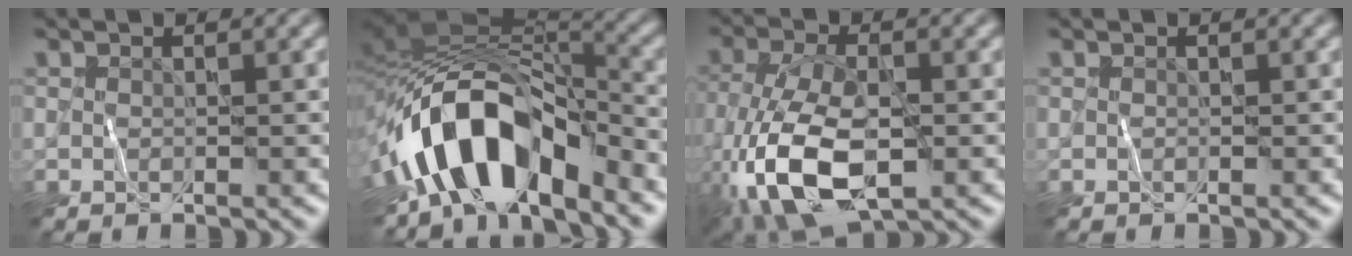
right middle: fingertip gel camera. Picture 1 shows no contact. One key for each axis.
{"total": 11.9, "fx": -5.9, "fy": 6.1, "fz": 8.4, "tx": -0.136, "ty": 0.003, "tz": -0.105}
{"total": 10.6, "fx": -4.1, "fy": 5.1, "fz": 8.4, "tx": -0.191, "ty": -0.014, "tz": -0.079}
{"total": 0.0}